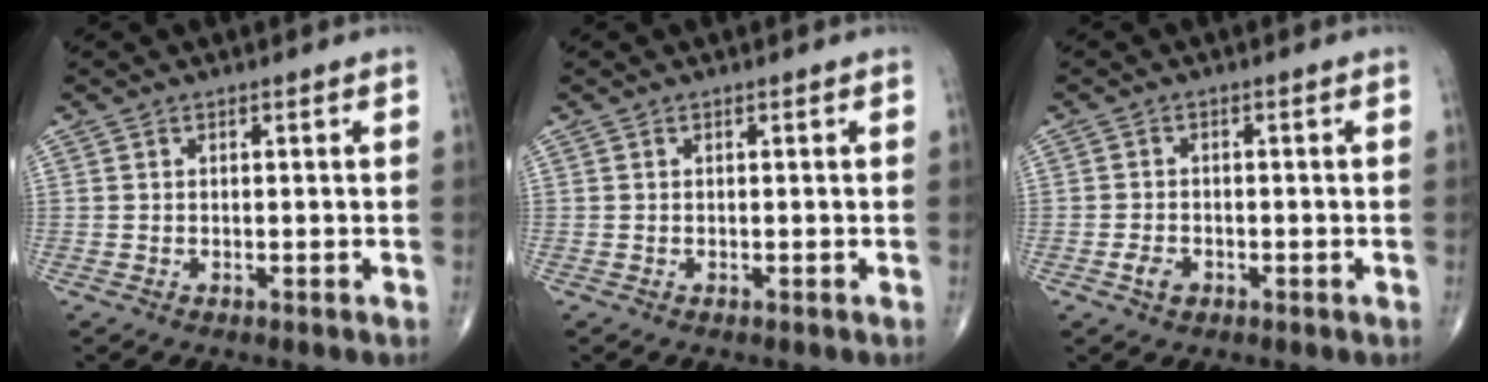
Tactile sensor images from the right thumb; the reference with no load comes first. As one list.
[{"total": 0.0}, {"total": 4.1, "force": [-1.8, 2.8, 2.3], "torque": [-0.035, 0.009, -0.030]}]